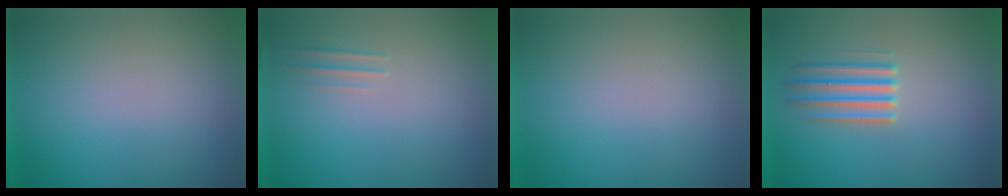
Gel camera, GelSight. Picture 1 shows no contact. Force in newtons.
{"total": 1.1}
{"total": 0.0}
{"total": 2.4}